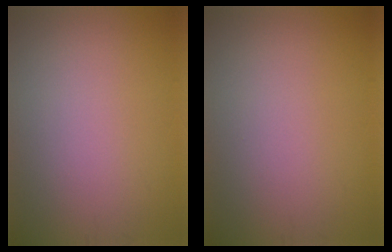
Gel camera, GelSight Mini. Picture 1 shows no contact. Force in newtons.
{"total": 0.0}